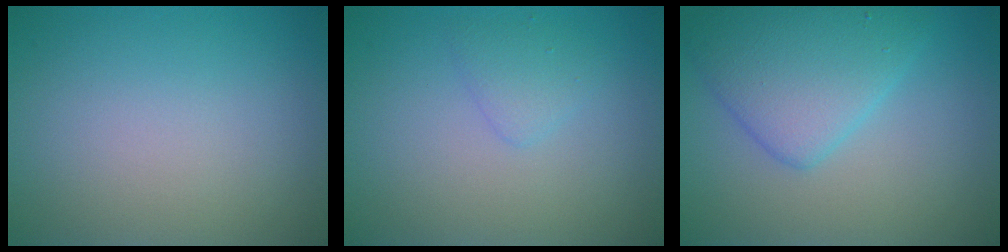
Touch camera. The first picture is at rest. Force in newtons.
{"total": 1.5, "press": 1.5, "slide": 0.0}
{"total": 5.2, "press": 5.2, "slide": 0.1}